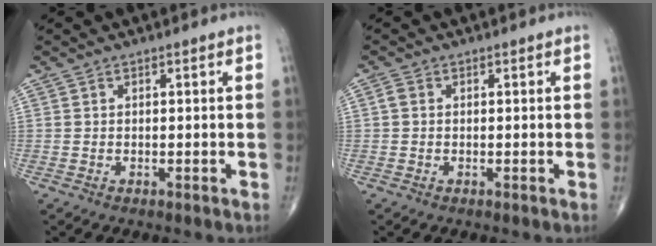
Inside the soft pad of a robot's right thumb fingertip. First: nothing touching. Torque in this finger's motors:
{"motor_torque": [-0.23, 0.14, 0.11, 0.01, 0.00]}